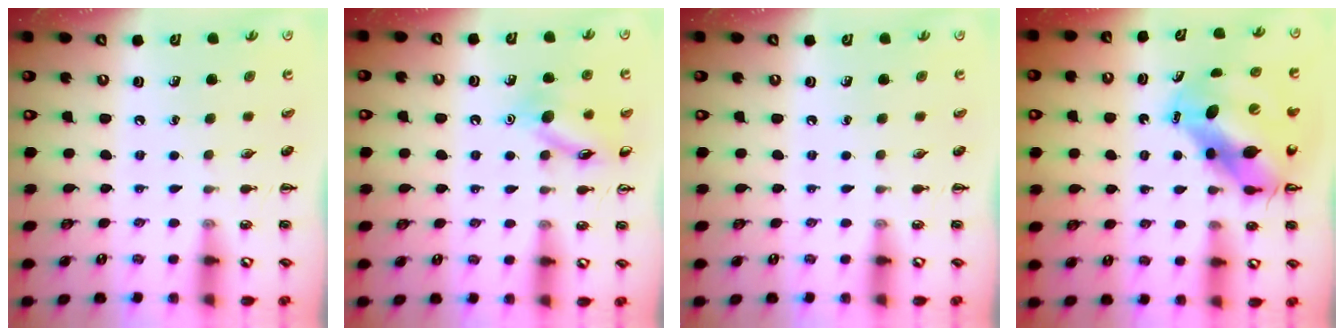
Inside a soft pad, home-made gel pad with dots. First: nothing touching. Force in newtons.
{"total": 11.7, "press": 11.6, "slide": 0.9}
{"total": 0.0}
{"total": 10.4, "press": 10.0, "slide": 3.0}